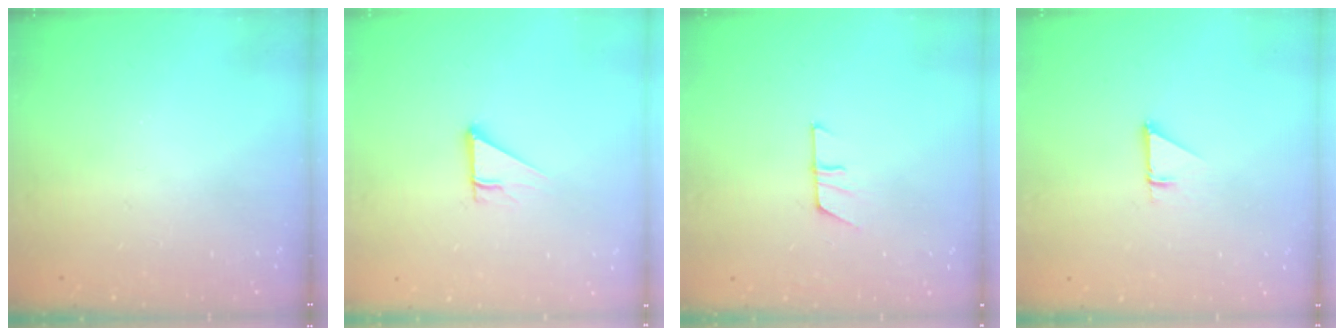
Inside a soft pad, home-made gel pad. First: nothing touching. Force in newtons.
{"total": 3.8, "press": 3.8, "slide": 0.3}
{"total": 7.8, "press": 7.8, "slide": 0.4}
{"total": 1.0, "press": 1.0, "slide": 0.1}